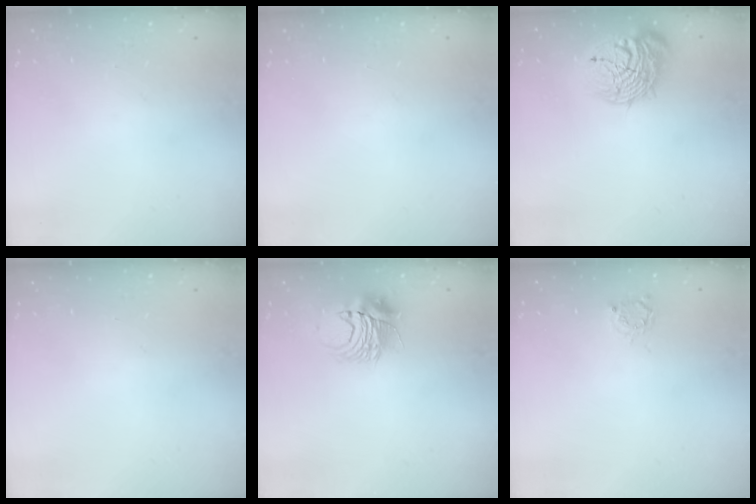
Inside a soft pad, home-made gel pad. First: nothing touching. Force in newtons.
{"total": 0.0}
{"total": 16.1, "press": 15.9, "slide": 2.6}
{"total": 0.0}
{"total": 9.1, "press": 9.1, "slide": 0.6}
{"total": 2.5, "press": 2.5, "slide": 0.3}